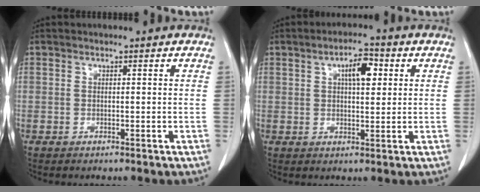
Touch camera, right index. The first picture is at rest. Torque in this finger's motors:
{"motor_torque": [0.25, 0.20, 0.30, 0.06]}